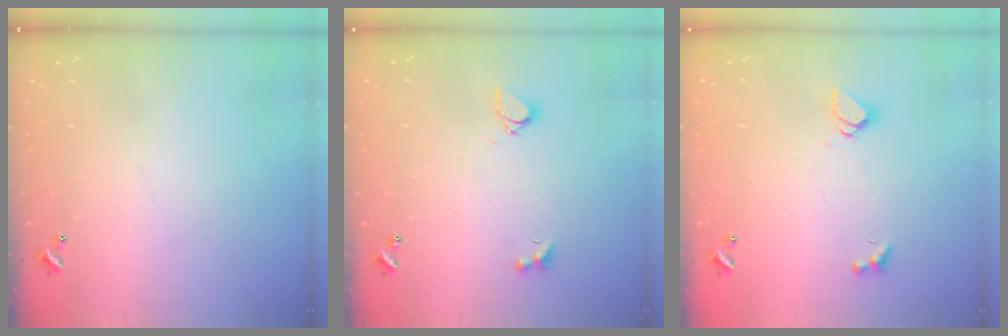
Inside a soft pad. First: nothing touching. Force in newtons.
{"total": 4.3, "press": 4.2, "slide": 0.8}
{"total": 1.2, "press": 1.1, "slide": 0.5}